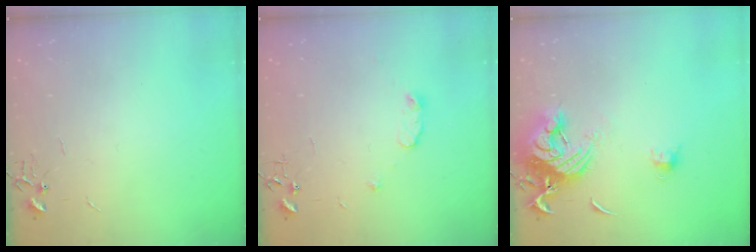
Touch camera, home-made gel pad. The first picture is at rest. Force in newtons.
{"total": 6.1, "press": 6.1, "slide": 0.8}
{"total": 13.3, "press": 13.2, "slide": 1.5}